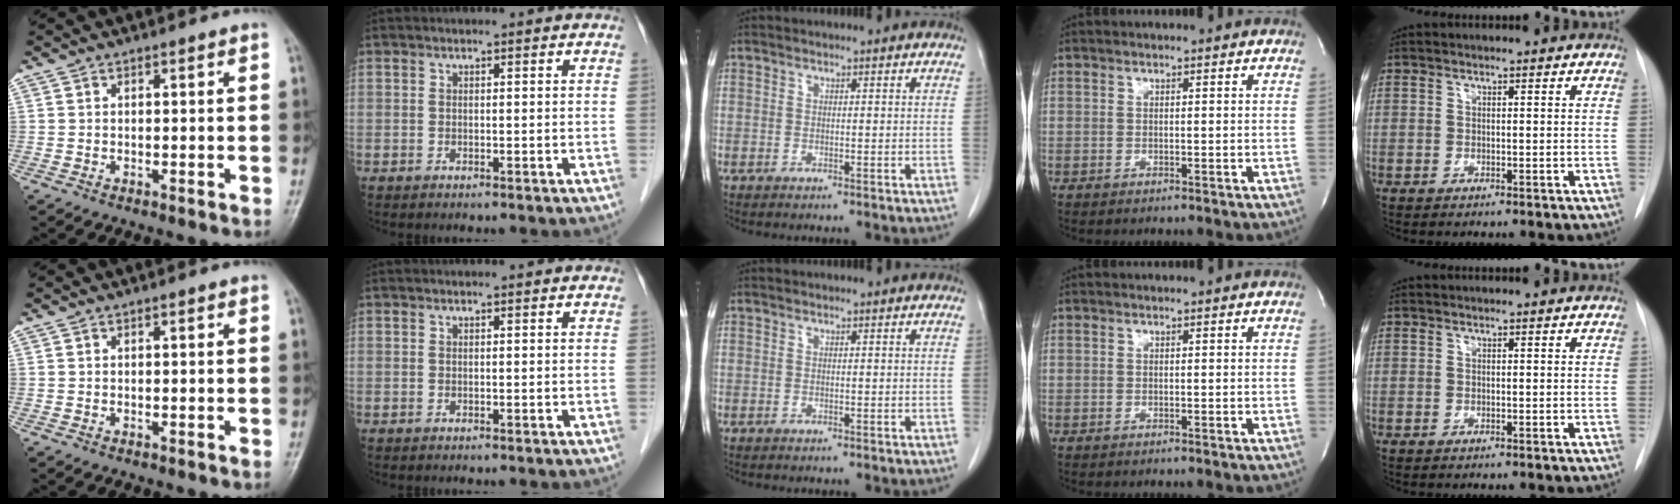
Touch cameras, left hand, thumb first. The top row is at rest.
{}